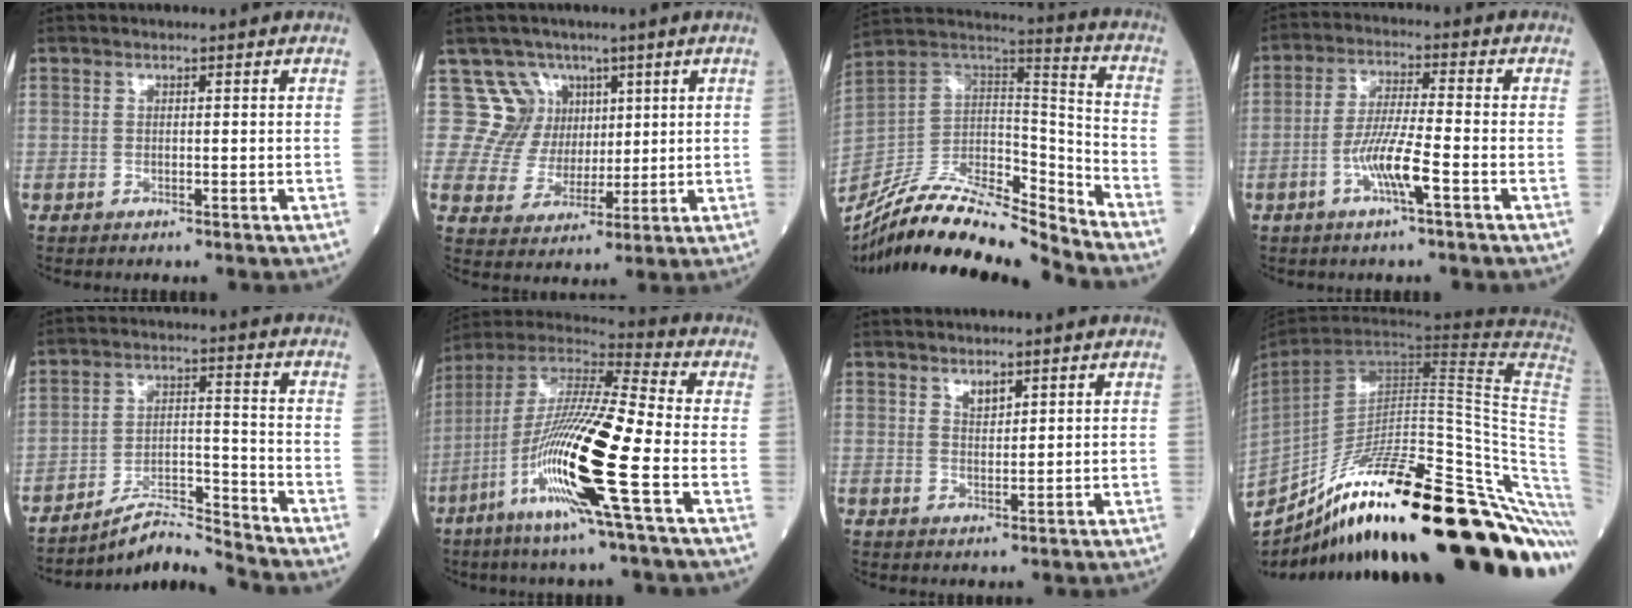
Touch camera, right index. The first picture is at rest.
{"total": 7.8, "force": [3.9, 6.7, -0.9], "torque": [0.023, 0.015, 0.070]}
{"total": 21.5, "force": [-19.2, 2.7, 9.2], "torque": [-0.189, 0.018, -0.344]}
{"total": 6.9, "force": [-2.8, 0.0, 6.4], "torque": [-0.129, -0.002, -0.055]}
{"total": 7.2, "force": [-7.1, -1.3, 0.7], "torque": [-0.019, 0.018, -0.123]}
{"total": 19.1, "force": [-6.7, 0.0, 17.9], "torque": [-0.372, -0.026, -0.137]}
{"total": 1.9, "force": [1.4, 0.7, 1.1], "torque": [-0.023, -0.001, 0.029]}
{"total": 41.0, "force": [-27.2, 5.2, 30.2], "torque": [-0.375, -0.044, -0.394]}